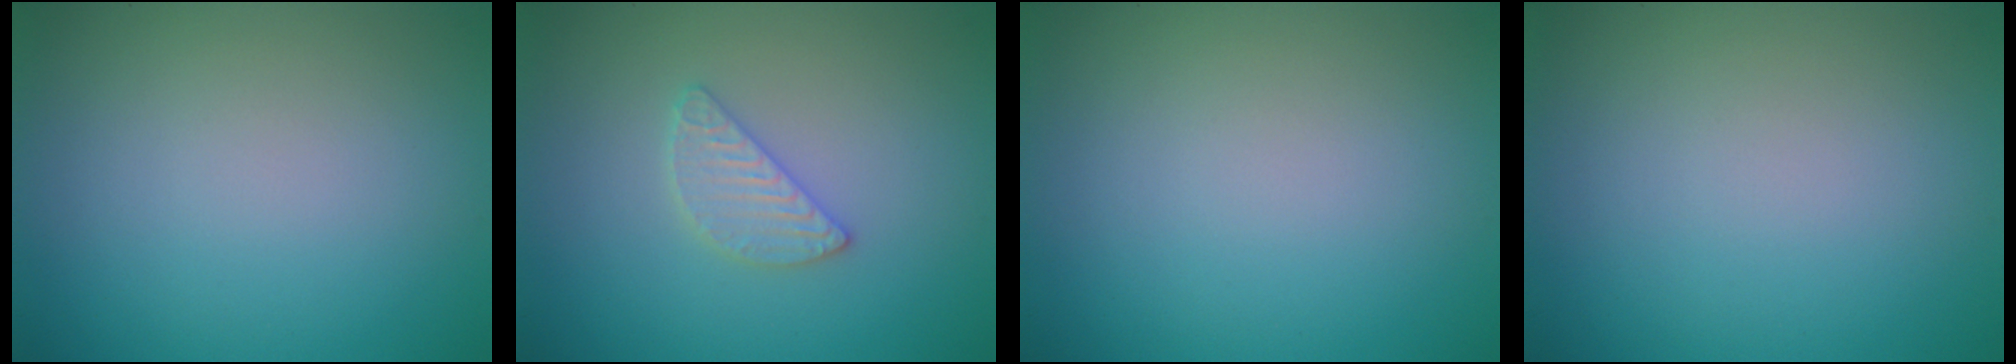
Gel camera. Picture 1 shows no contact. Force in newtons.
{"total": 2.0, "press": 2.0, "slide": 0.2}
{"total": 0.0}
{"total": 0.0}